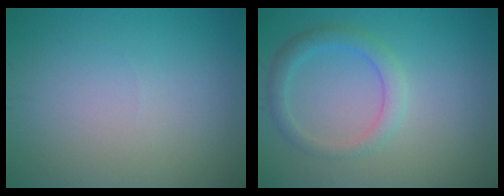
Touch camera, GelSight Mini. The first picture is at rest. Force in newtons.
{"total": 2.7, "press": 2.6, "slide": 0.2}